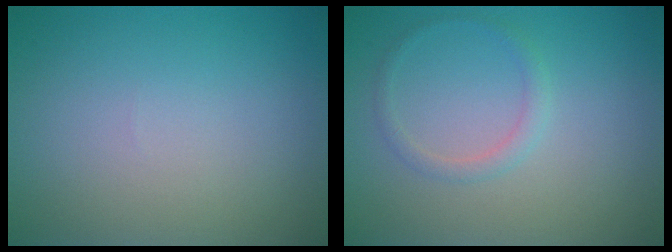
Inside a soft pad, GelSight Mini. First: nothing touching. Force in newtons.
{"total": 1.3, "press": 1.3, "slide": 0.0}